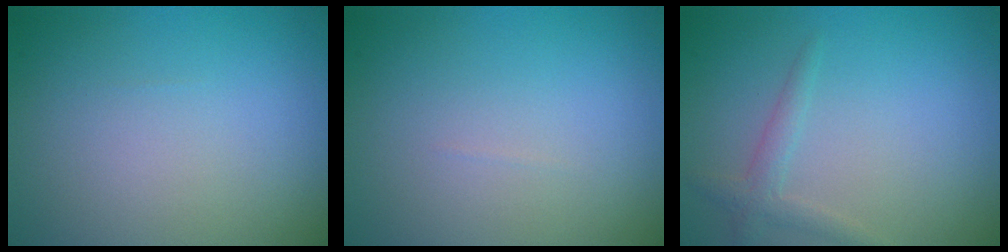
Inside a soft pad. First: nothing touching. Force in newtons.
{"total": 0.0}
{"total": 1.6, "press": 1.6, "slide": 0.1}